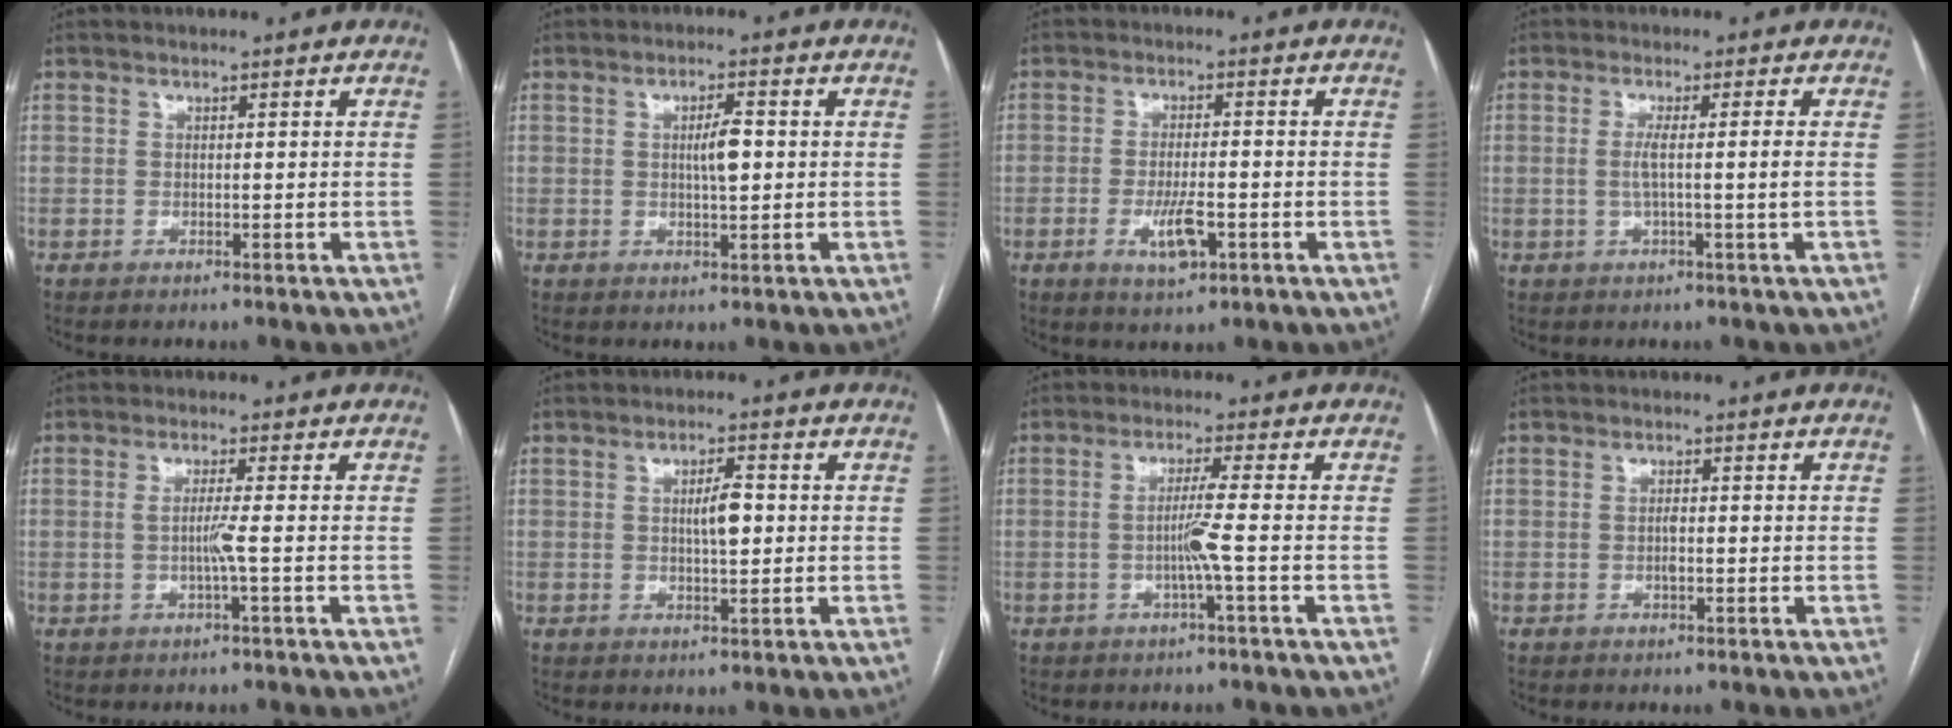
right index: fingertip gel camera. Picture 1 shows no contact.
{"total": 3.8, "force": [0.4, 0.7, 3.7], "torque": [-0.063, 0.001, 0.006]}
{"total": 5.4, "force": [-2.1, 1.5, 4.8], "torque": [-0.090, -0.005, -0.030]}
{"total": 3.8, "force": [-0.4, -1.0, 3.6], "torque": [-0.071, -0.002, -0.006]}
{"total": 2.4, "force": [-0.5, -0.8, 2.2], "torque": [-0.043, -0.001, -0.011]}
{"total": 3.9, "force": [0.4, 0.9, 3.7], "torque": [-0.063, 0.003, 0.007]}
{"total": 4.1, "force": [-0.9, -1.3, 3.8], "torque": [-0.074, -0.002, -0.015]}
{"total": 1.1, "force": [-0.3, 0.3, 1.0], "torque": [-0.021, 0.001, -0.005]}